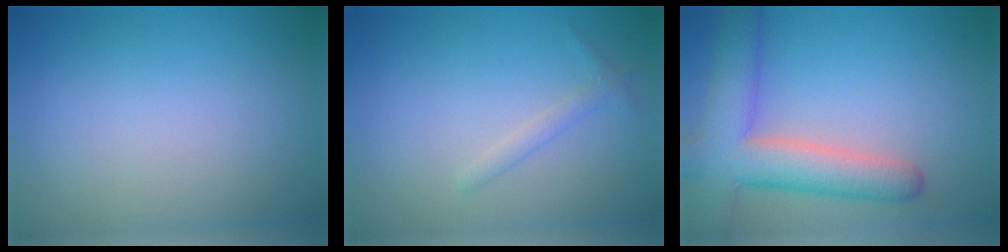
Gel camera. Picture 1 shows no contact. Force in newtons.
{"total": 1.1, "press": 1.1, "slide": 0.1}
{"total": 7.4, "press": 7.4, "slide": 0.5}